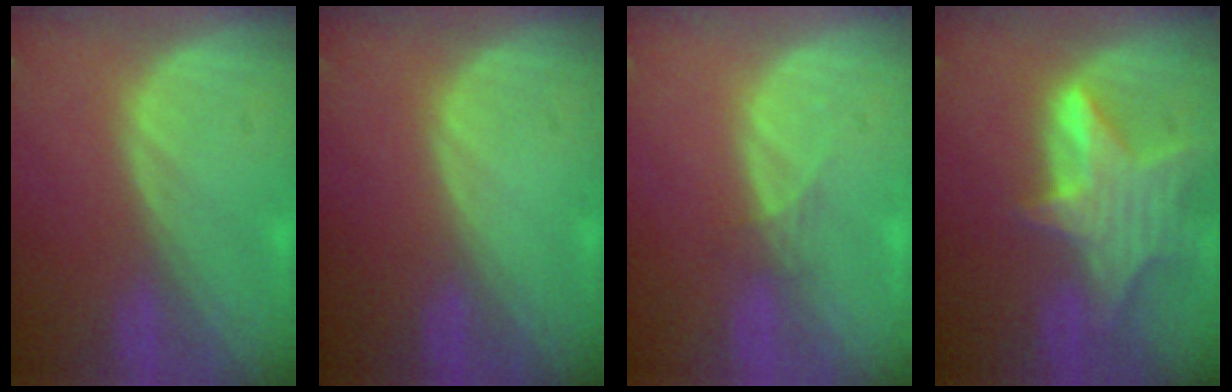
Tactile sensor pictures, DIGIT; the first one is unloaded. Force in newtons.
{"total": 0.0}
{"total": 1.1, "press": 1.1, "slide": 0.2}
{"total": 8.2, "press": 7.3, "slide": 3.7}